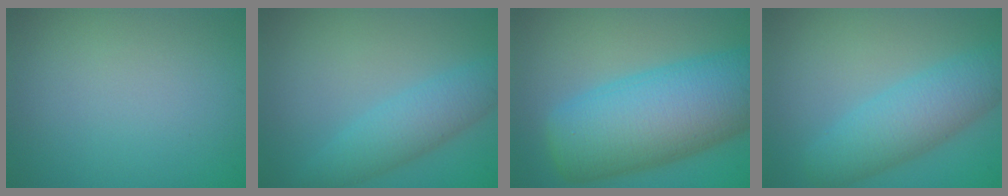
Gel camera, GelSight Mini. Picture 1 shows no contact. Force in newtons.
{"total": 3.8, "press": 3.8, "slide": 0.1}
{"total": 12.4, "press": 12.4, "slide": 0.3}
{"total": 5.9, "press": 5.9, "slide": 0.0}